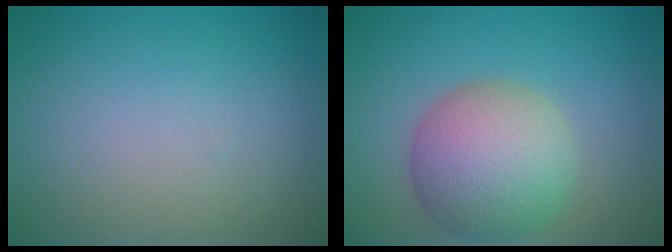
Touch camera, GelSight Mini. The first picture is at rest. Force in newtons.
{"total": 7.4, "press": 7.4, "slide": 0.1}